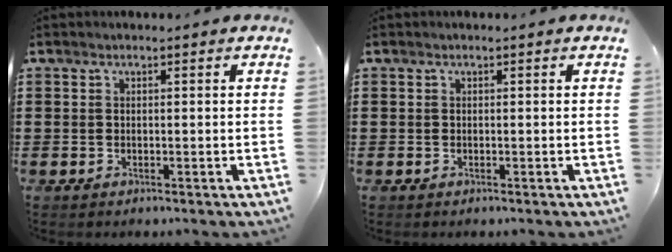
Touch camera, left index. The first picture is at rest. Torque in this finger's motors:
{"motor_torque": [-0.19, 0.08, 0.04, -0.01]}